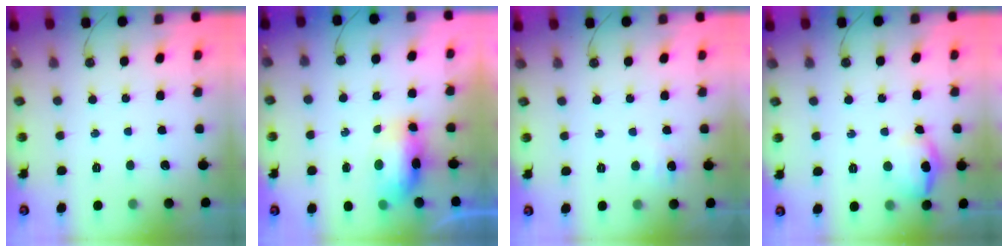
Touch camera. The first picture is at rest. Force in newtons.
{"total": 8.0, "press": 7.9, "slide": 0.9}
{"total": 3.1, "press": 3.0, "slide": 0.7}
{"total": 13.1, "press": 11.5, "slide": 6.3}